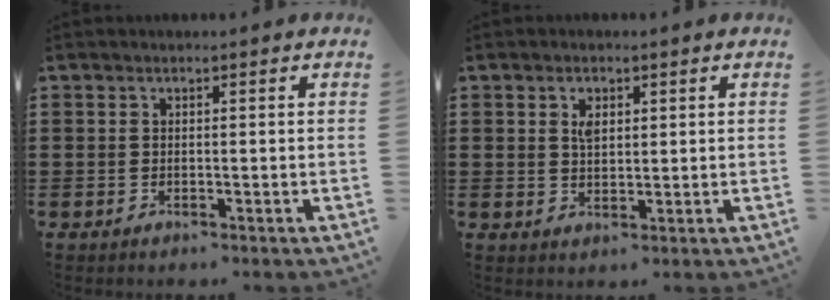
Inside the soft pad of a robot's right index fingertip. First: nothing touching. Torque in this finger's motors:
{"motor_torque": [0.05, -0.03, 0.09, 0.02]}